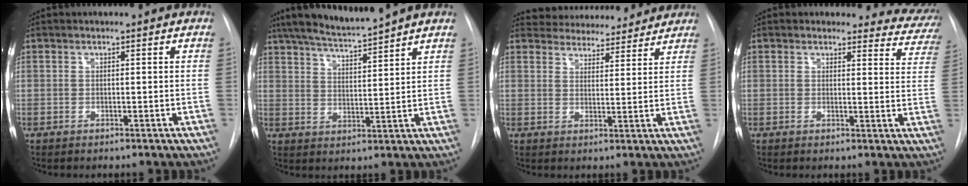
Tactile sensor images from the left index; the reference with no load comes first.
{"total": 9.2, "force": [8.3, -0.7, 4.0], "torque": [-0.067, 0.005, 0.141]}
{"total": 12.3, "force": [11.7, 3.4, 2.1], "torque": [-0.017, 0.011, 0.151]}
{"total": 9.3, "force": [8.7, 3.2, -0.3], "torque": [0.053, -0.044, 0.052]}